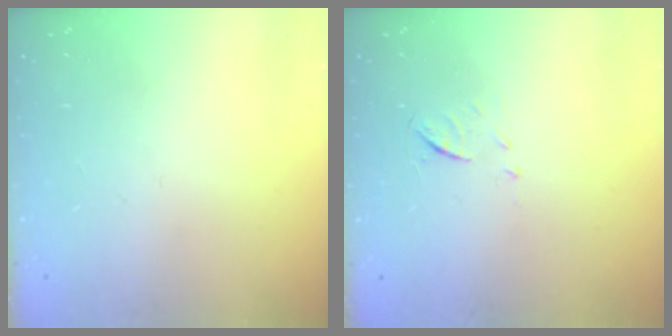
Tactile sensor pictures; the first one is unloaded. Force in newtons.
{"total": 5.8, "press": 5.8, "slide": 0.5}